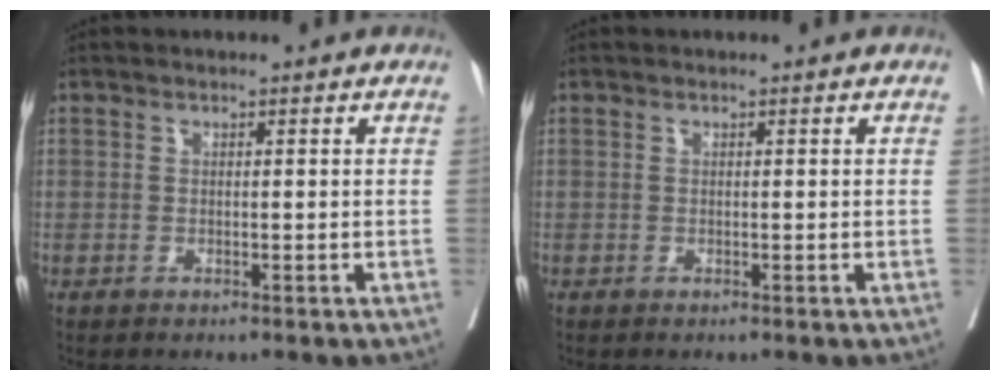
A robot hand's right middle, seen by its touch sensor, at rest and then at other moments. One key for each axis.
{"total": 0.0}